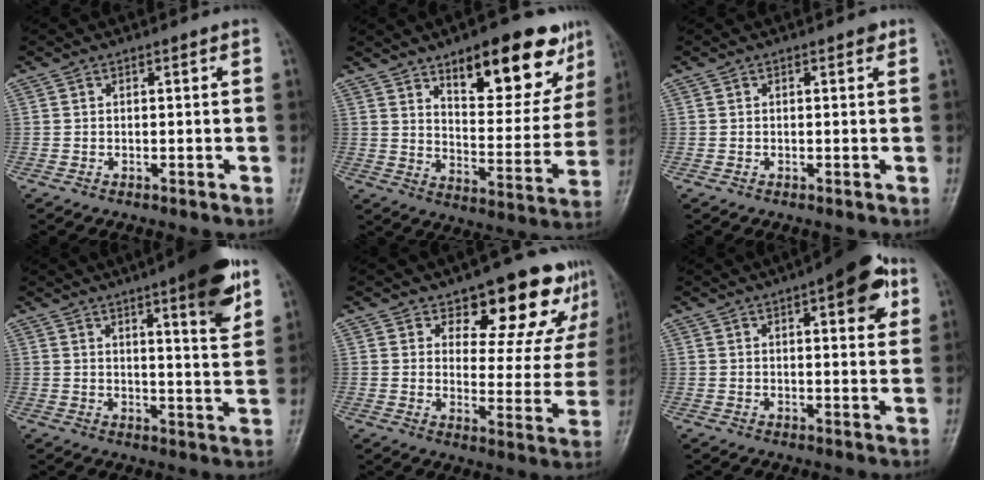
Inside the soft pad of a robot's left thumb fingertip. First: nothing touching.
{"total": 19.9, "force": [11.9, 8.0, 13.9], "torque": [-0.138, -0.059, 0.178]}
{"total": 0.9, "force": [0.5, 0.4, 0.6], "torque": [-0.004, -0.001, 0.003]}
{"total": 13.1, "force": [7.2, 2.3, 10.7], "torque": [-0.128, -0.035, 0.095]}
{"total": 15.4, "force": [11.1, 6.8, 8.3], "torque": [-0.038, -0.073, 0.137]}
{"total": 11.4, "force": [5.2, 4.0, 9.3], "torque": [-0.091, -0.007, 0.059]}